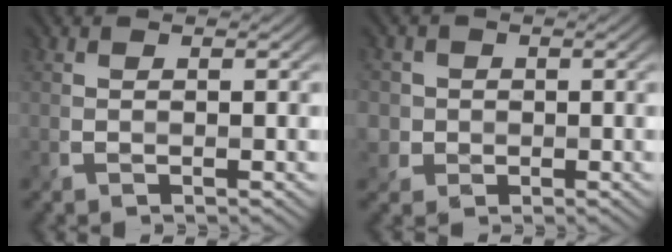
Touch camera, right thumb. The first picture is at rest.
{"total": 3.3, "force": [0.3, 3.3, 0.4], "torque": [-0.016, -0.001, 0.003]}